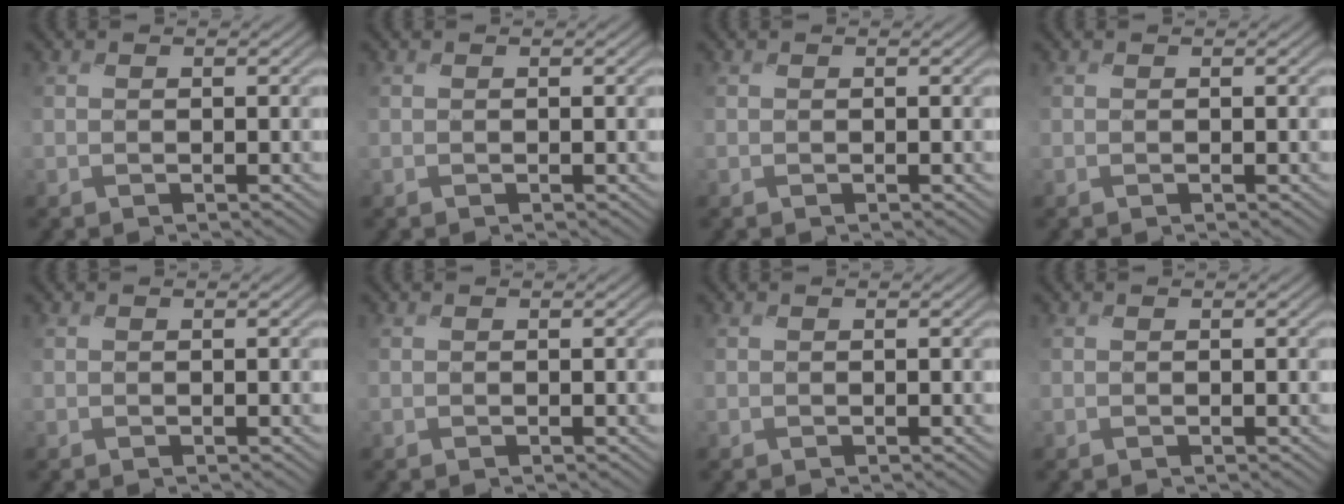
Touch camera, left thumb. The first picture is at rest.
{"total": 0.0}
{"total": 0.0}
{"total": 0.0}
{"total": 0.0}
{"total": 0.0}
{"total": 0.0}
{"total": 0.0}